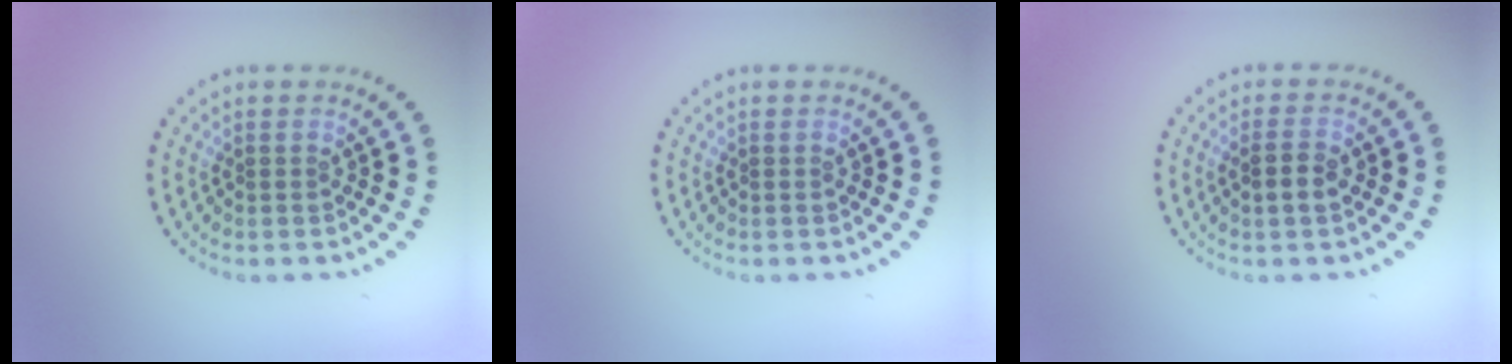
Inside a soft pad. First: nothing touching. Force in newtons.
{"total": 0.0}
{"total": 2.0, "press": 2.0, "slide": 0.4}